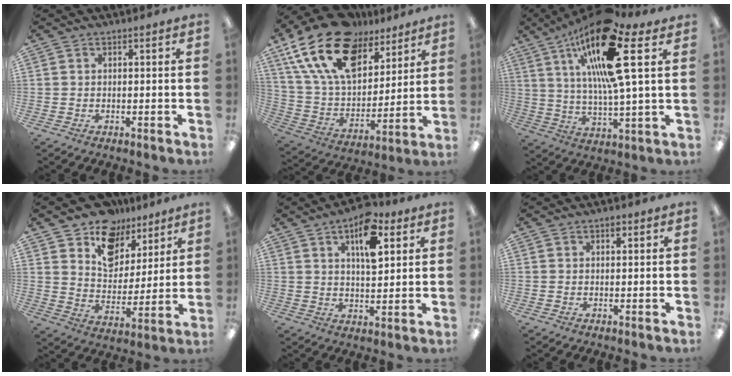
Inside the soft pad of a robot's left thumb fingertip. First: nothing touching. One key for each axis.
{"total": 22.3, "fx": 13.5, "fy": 12.5, "fz": 12.5, "tx": -0.245, "ty": -0.069, "tz": 0.242}
{"total": 21.2, "fx": 10.0, "fy": 5.2, "fz": 17.9, "tx": -0.330, "ty": -0.030, "tz": 0.151}
{"total": 12.7, "fx": 9.4, "fy": 7.9, "fz": 3.1, "tx": -0.056, "ty": -0.066, "tz": 0.176}
{"total": 11.3, "fx": 5.5, "fy": 5.3, "fz": 8.2, "tx": -0.113, "ty": -0.018, "tz": 0.088}
{"total": 1.2, "fx": 0.7, "fy": 0.5, "fz": 0.8, "tx": -0.011, "ty": 0.000, "tz": 0.010}